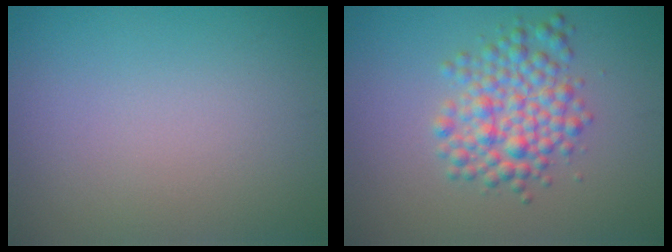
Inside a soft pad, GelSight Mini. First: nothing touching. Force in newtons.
{"total": 4.5, "press": 4.5, "slide": 0.1}